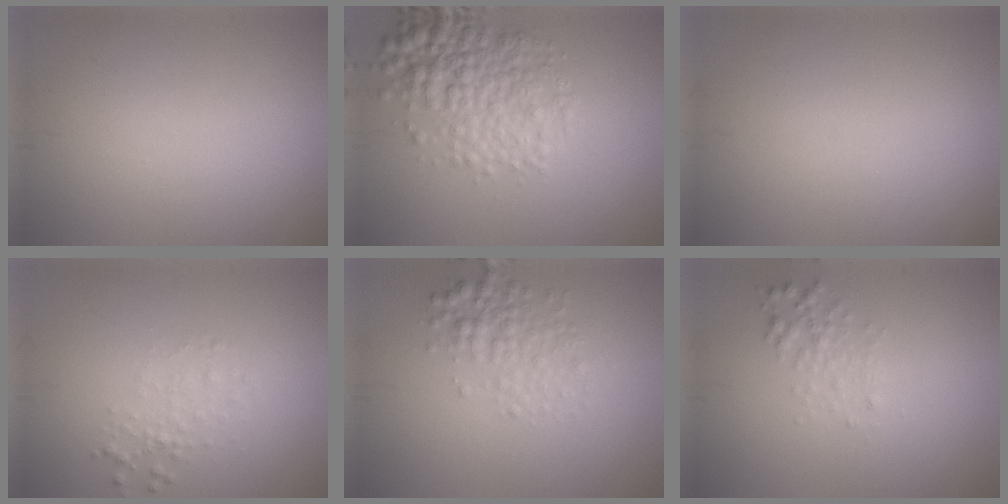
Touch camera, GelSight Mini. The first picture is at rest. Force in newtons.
{"total": 5.5, "press": 5.5, "slide": 0.1}
{"total": 0.0}
{"total": 1.4, "press": 1.4, "slide": 0.0}
{"total": 2.8, "press": 2.8, "slide": 0.1}
{"total": 1.5, "press": 1.5, "slide": 0.1}